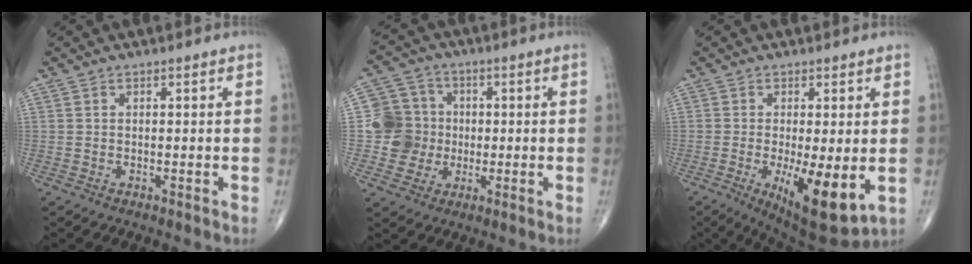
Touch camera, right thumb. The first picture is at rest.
{"total": 9.4, "force": [-0.4, 9.2, 2.1], "torque": [0.000, 0.016, -0.011]}
{"total": 11.7, "force": [-2.6, 3.6, 10.8], "torque": [-0.167, -0.028, -0.030]}